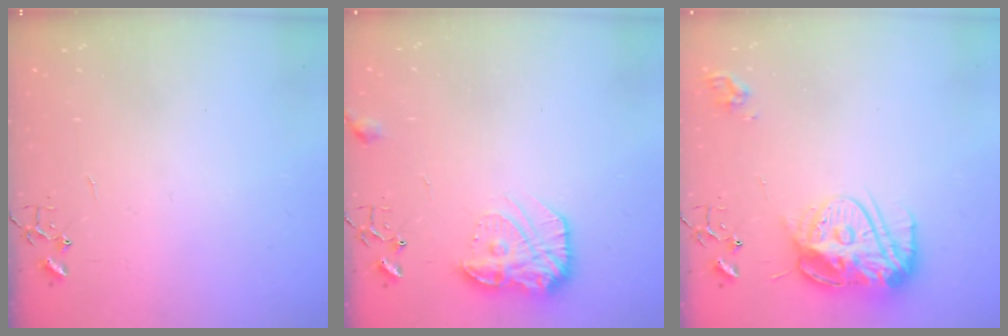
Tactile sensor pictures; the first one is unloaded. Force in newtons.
{"total": 14.1, "press": 14.1, "slide": 0.8}
{"total": 19.1, "press": 19.1, "slide": 1.5}